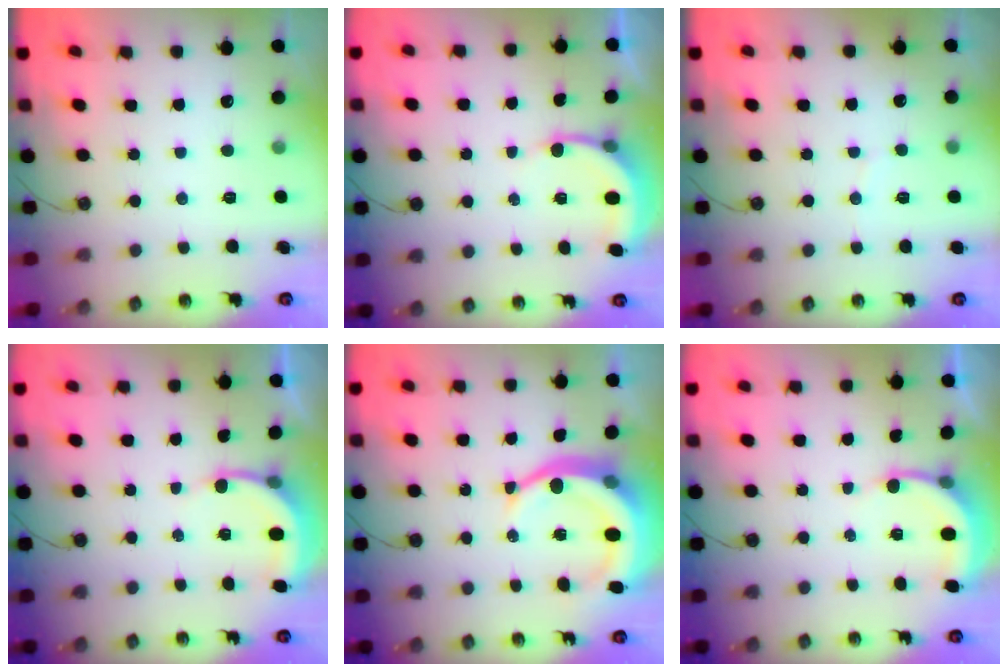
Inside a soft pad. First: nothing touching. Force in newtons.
{"total": 5.1, "press": 5.0, "slide": 0.8}
{"total": 2.1, "press": 2.1, "slide": 0.2}
{"total": 5.1, "press": 5.0, "slide": 0.8}
{"total": 12.7, "press": 12.6, "slide": 1.6}
{"total": 5.1, "press": 5.0, "slide": 0.8}